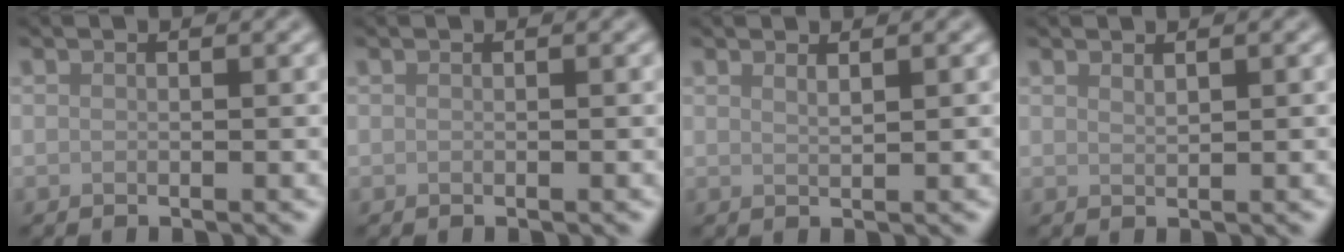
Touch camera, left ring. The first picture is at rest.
{"total": 0.0}
{"total": 0.9, "force": [0.6, 0.2, 0.6], "torque": [-0.004, -0.001, 0.010]}
{"total": 0.6, "force": [0.5, 0.1, 0.3], "torque": [-0.005, -0.001, 0.012]}